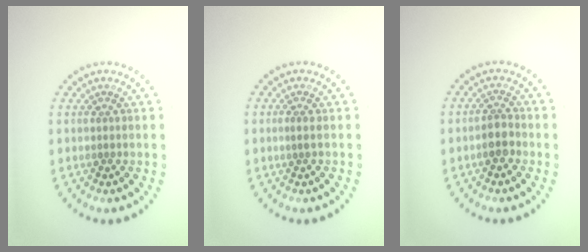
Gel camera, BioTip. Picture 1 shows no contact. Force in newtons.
{"total": 0.7, "press": 0.4, "slide": 0.6}
{"total": 1.9, "press": 1.7, "slide": 0.9}